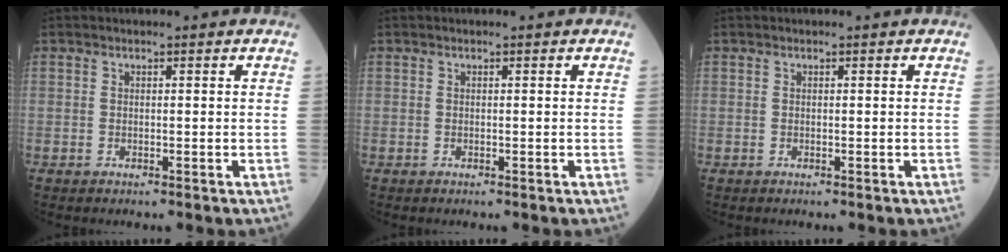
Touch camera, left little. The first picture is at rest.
{"total": 0.0}
{"total": 0.0}